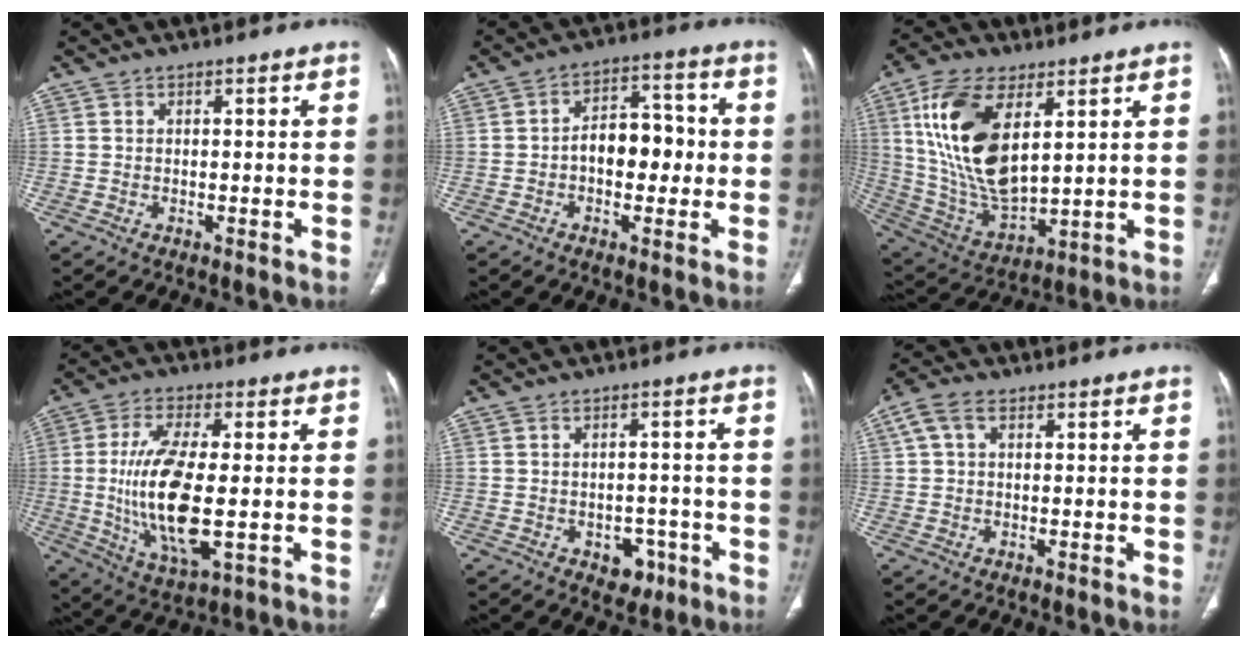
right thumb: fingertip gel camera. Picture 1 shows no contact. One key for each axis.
{"total": 9.3, "fx": -0.9, "fy": 6.0, "fz": 7.1, "tx": -0.074, "ty": 0.035, "tz": -0.022}
{"total": 19.4, "fx": 6.4, "fy": 9.4, "fz": 15.7, "tx": -0.302, "ty": -0.026, "tz": 0.133}
{"total": 15.4, "fx": -0.8, "fy": 5.3, "fz": 14.4, "tx": -0.294, "ty": -0.015, "tz": -0.009}
{"total": 5.2, "fx": -2.5, "fy": 3.6, "fz": 2.7, "tx": -0.011, "ty": 0.019, "tz": -0.027}
{"total": 4.2, "fx": 1.2, "fy": 2.5, "fz": 3.1, "tx": -0.068, "ty": 0.015, "tz": 0.020}